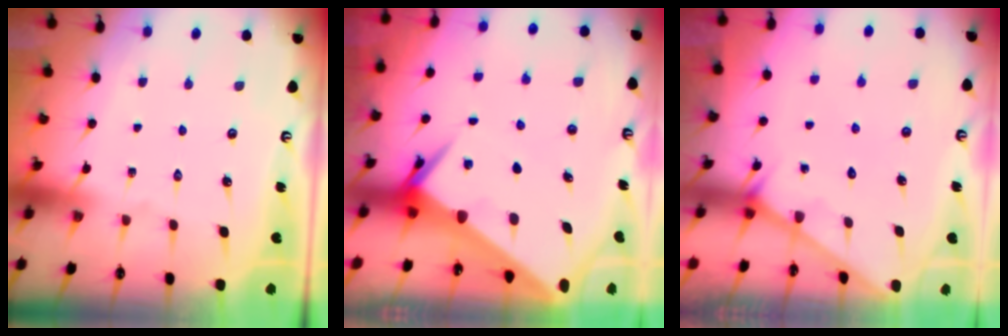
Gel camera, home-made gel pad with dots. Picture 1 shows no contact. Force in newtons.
{"total": 5.6, "press": 5.5, "slide": 0.6}
{"total": 2.1, "press": 2.1, "slide": 0.2}